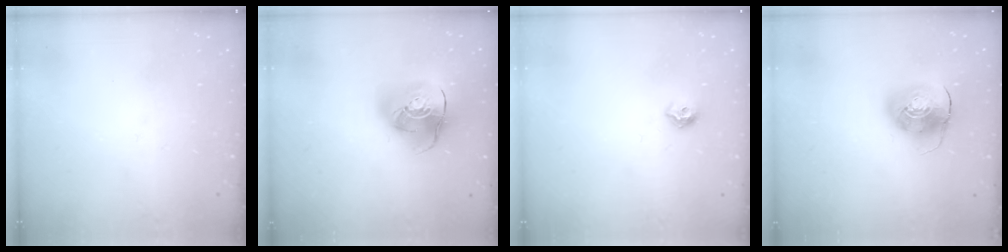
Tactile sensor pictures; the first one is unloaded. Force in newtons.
{"total": 15.4, "press": 15.2, "slide": 2.3}
{"total": 6.9, "press": 6.8, "slide": 0.9}
{"total": 9.7, "press": 9.6, "slide": 1.4}